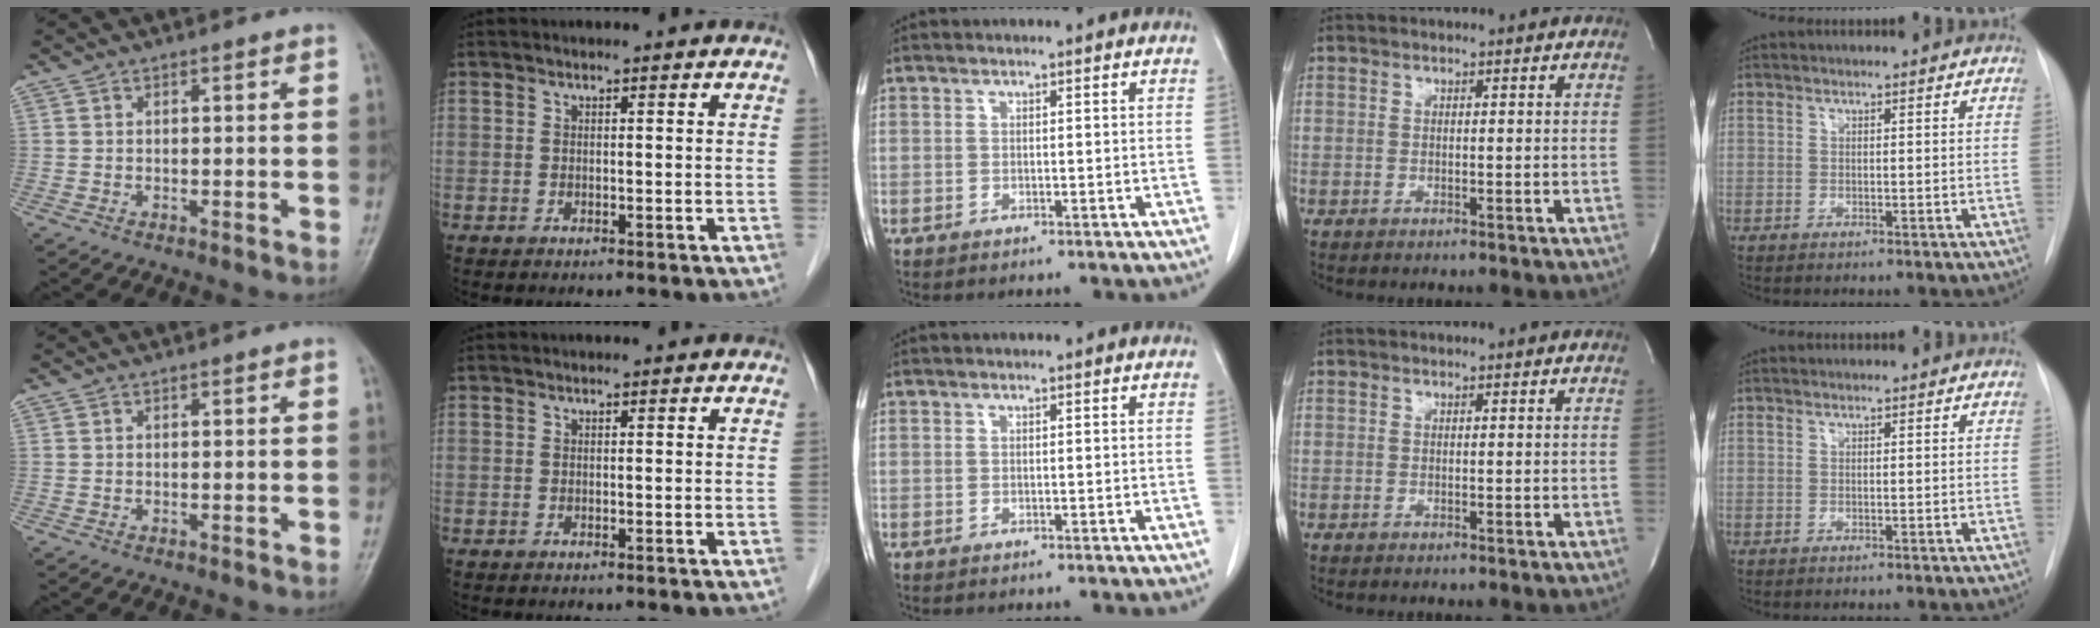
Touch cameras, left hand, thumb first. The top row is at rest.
{}